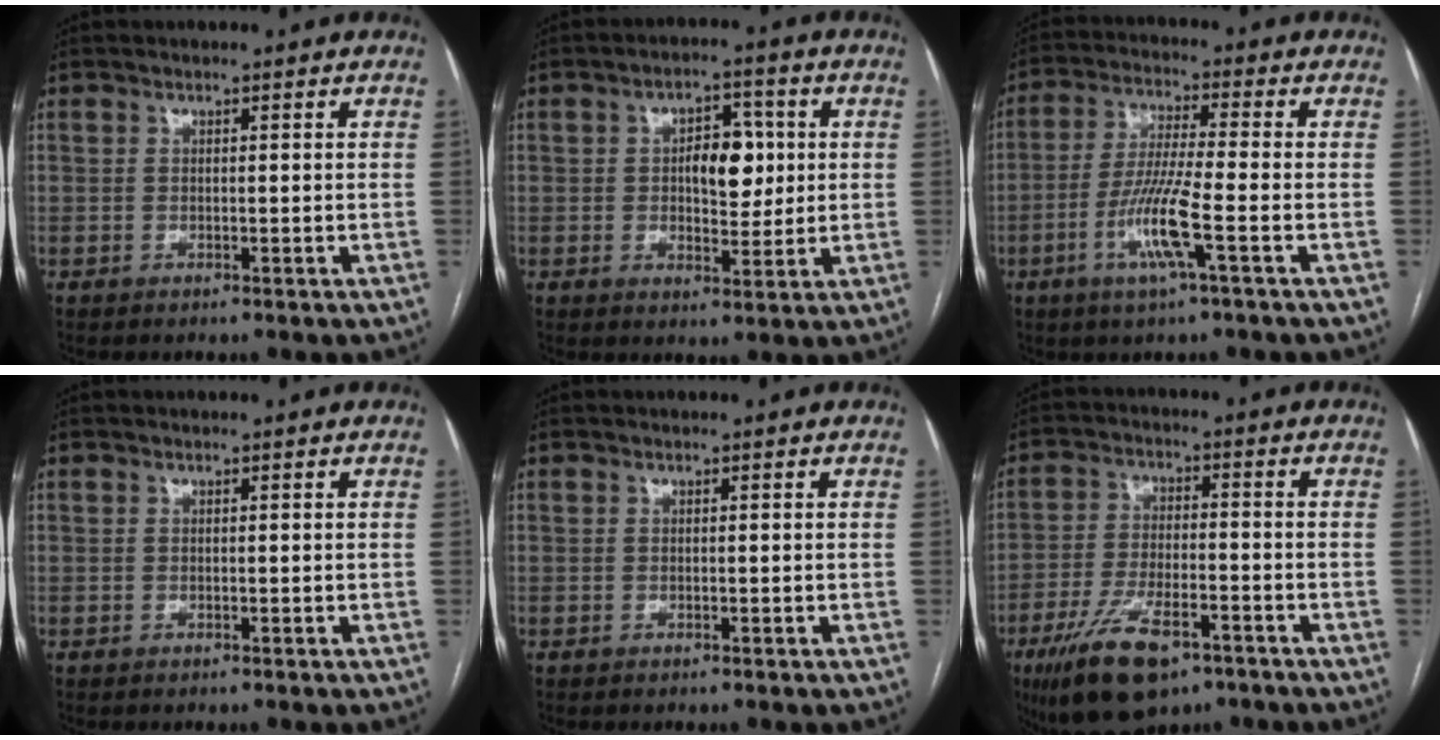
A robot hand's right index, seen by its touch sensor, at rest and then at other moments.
{"total": 7.2, "force": [0.9, 3.8, 6.0], "torque": [-0.085, 0.013, 0.018]}
{"total": 9.2, "force": [-3.4, -0.1, 8.5], "torque": [-0.172, -0.010, -0.068]}
{"total": 0.0}
{"total": 0.0}
{"total": 12.9, "force": [-7.9, 4.7, 9.0], "torque": [-0.174, -0.010, -0.130]}